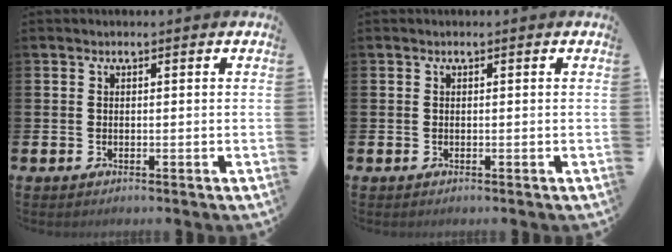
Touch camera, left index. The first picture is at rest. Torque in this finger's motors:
{"motor_torque": [-0.01, 0.00, 0.00, 0.00]}